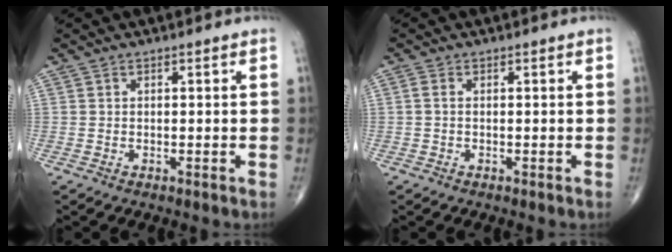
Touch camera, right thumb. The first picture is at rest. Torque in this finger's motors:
{"motor_torque": [-0.15, 0.16, -0.24, -0.25, 0.03]}